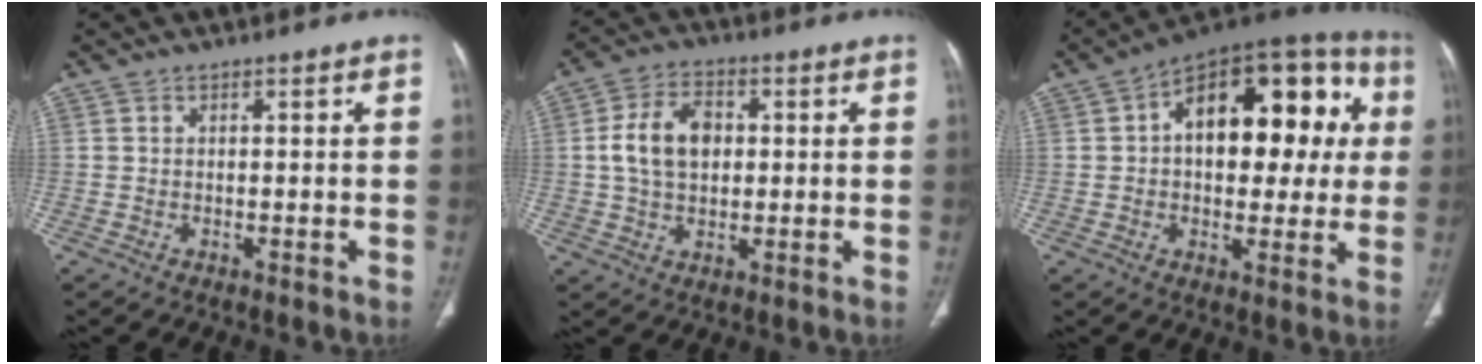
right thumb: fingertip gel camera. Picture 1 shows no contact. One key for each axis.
{"total": 9.8, "fx": 1.1, "fy": 6.7, "fz": 7.1, "tx": -0.117, "ty": 0.009, "tz": 0.020}
{"total": 23.6, "fx": 4.2, "fy": 12.9, "fz": 19.3, "tx": -0.228, "ty": 0.037, "tz": 0.051}